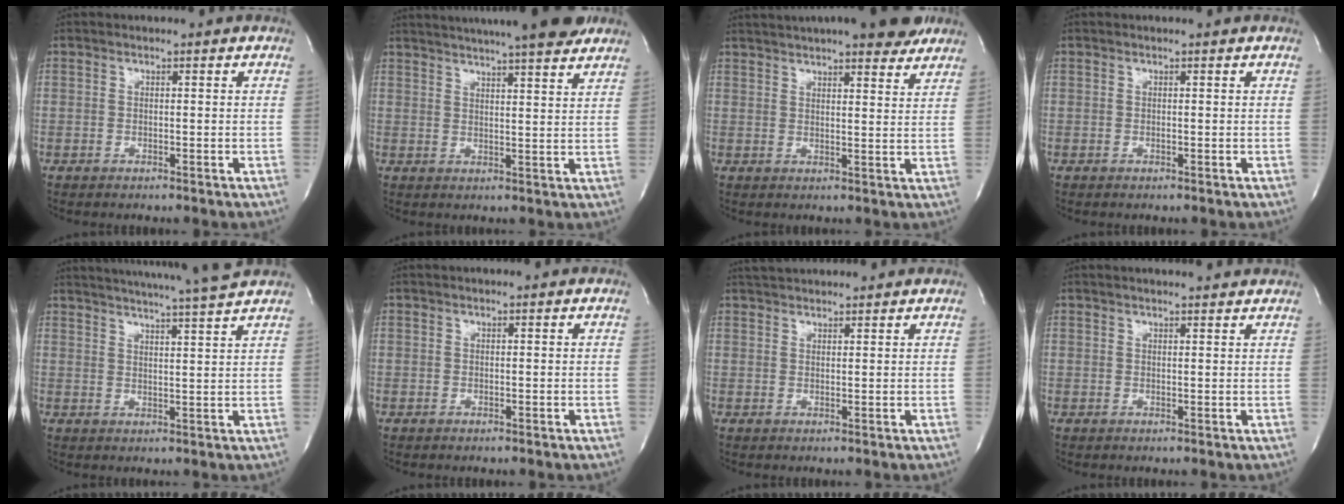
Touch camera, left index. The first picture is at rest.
{"total": 19.7, "force": [17.1, 1.9, 9.7], "torque": [-0.159, 0.023, 0.229]}
{"total": 16.7, "force": [14.2, 2.7, 8.5], "torque": [-0.134, 0.023, 0.189]}
{"total": 0.0}
{"total": 13.2, "force": [12.1, -1.7, 4.9], "torque": [-0.088, -0.024, 0.164]}
{"total": 1.0, "force": [0.9, 0.0, 0.5], "torque": [-0.006, 0.015, 0.015]}
{"total": 5.7, "force": [5.4, 0.8, 1.6], "torque": [-0.028, 0.036, 0.085]}
{"total": 7.2, "force": [6.7, 0.7, 2.5], "torque": [-0.036, 0.019, 0.076]}